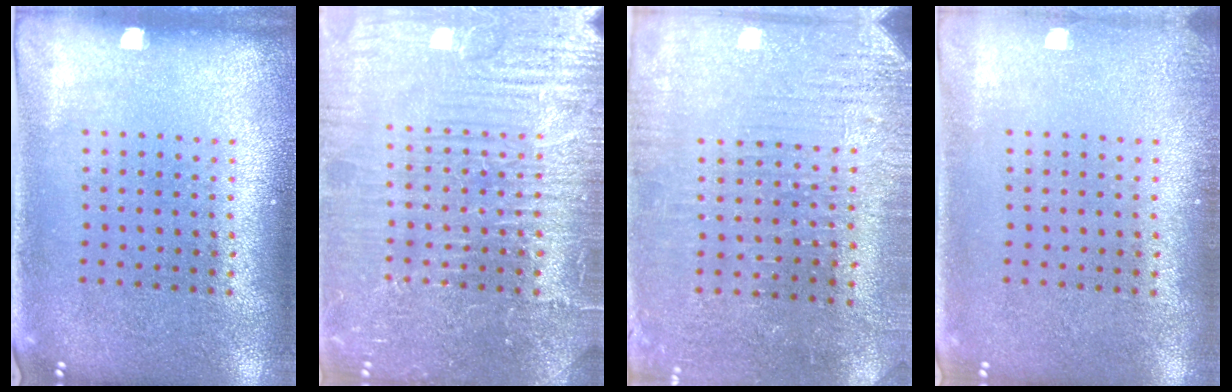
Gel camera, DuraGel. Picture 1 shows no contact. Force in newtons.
{"total": 7.5, "press": 7.5, "slide": 0.9}
{"total": 3.0, "press": 2.9, "slide": 0.7}
{"total": 0.8, "press": 0.8, "slide": 0.1}